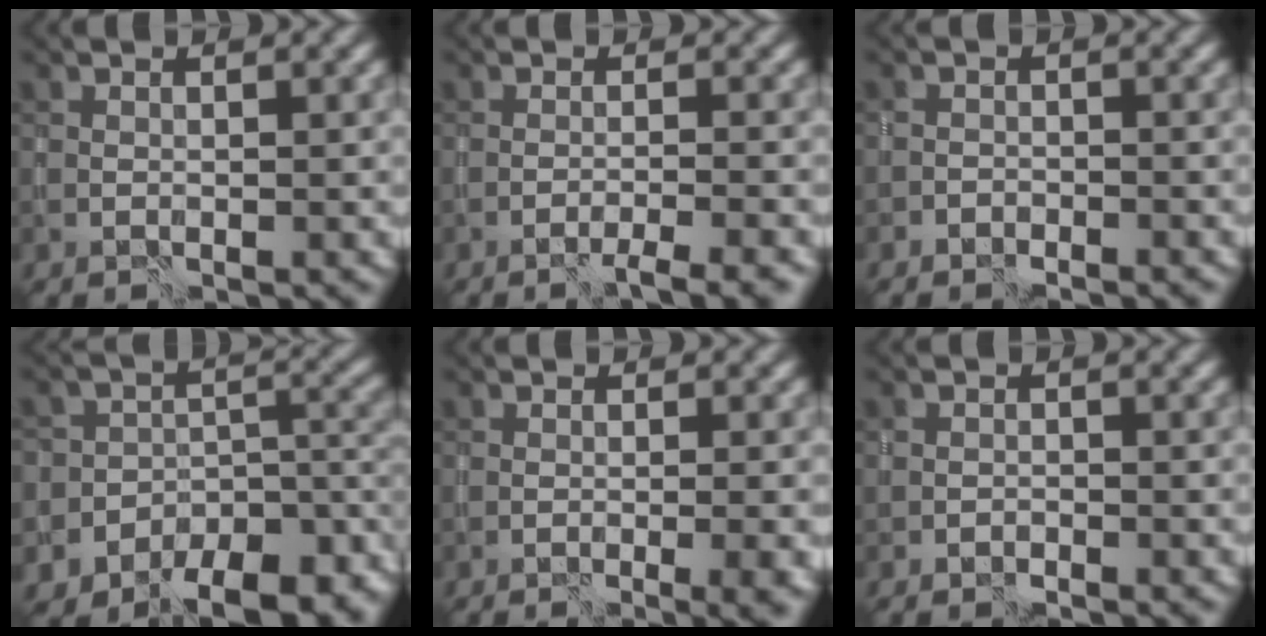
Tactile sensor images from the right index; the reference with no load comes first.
{"total": 2.9, "force": [-2.0, 0.3, 2.1], "torque": [-0.016, 0.001, -0.040]}
{"total": 1.6, "force": [-1.5, 0.3, -0.3], "torque": [0.010, 0.000, -0.029]}
{"total": 15.7, "force": [-11.6, 9.5, 4.8], "torque": [-0.058, -0.034, -0.146]}
{"total": 3.0, "force": [-0.7, 0.7, 2.8], "torque": [-0.026, -0.006, -0.013]}
{"total": 1.0, "force": [-0.6, 0.8, 0.2], "torque": [-0.001, -0.005, -0.010]}